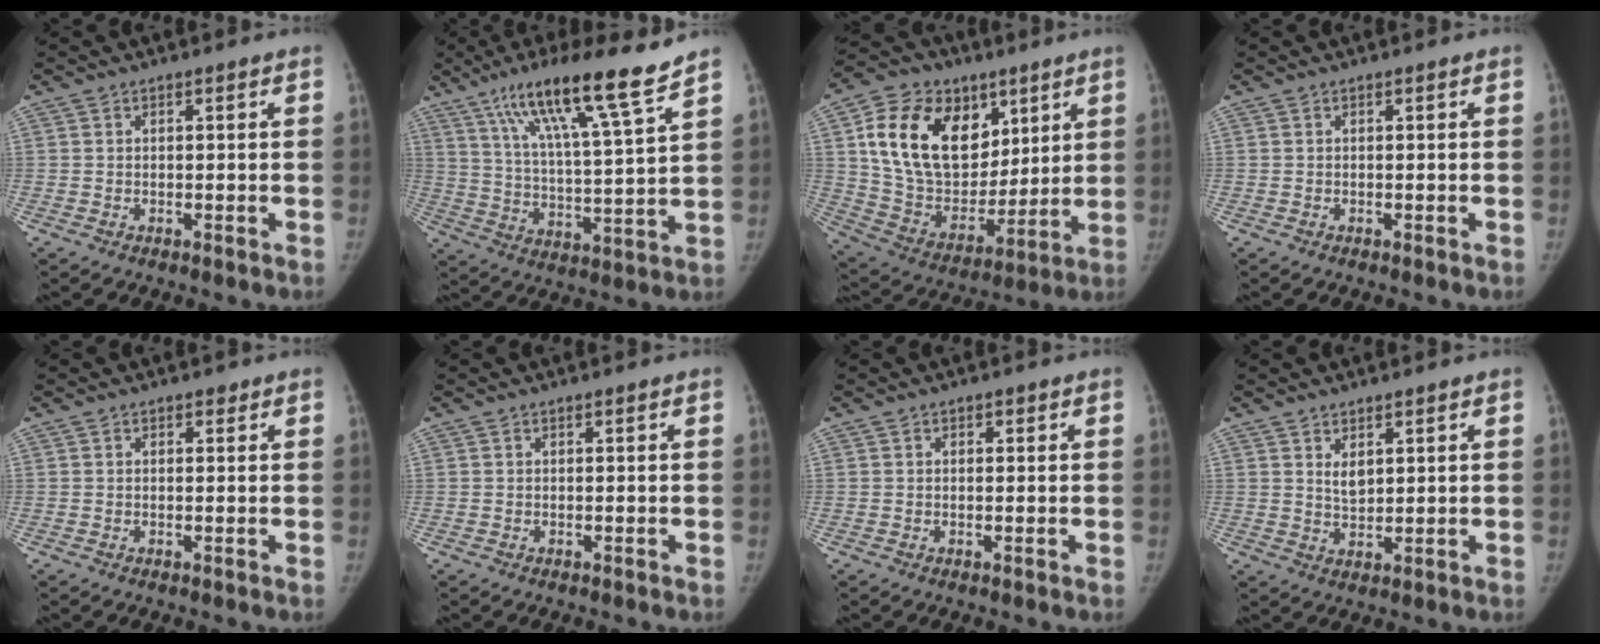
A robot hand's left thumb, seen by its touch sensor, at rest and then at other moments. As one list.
[{"total": 17.3, "force": [12.0, 0.7, 12.4], "torque": [-0.194, -0.053, 0.202]}, {"total": 24.6, "force": [9.3, 17.2, 14.9], "torque": [-0.242, -0.016, 0.172]}, {"total": 0.0}, {"total": 0.6, "force": [0.4, 0.4, 0.2], "torque": [0.008, -0.001, 0.002]}, {"total": 0.0}, {"total": 0.6, "force": [0.2, 0.5, 0.3], "torque": [0.004, 0.001, 0.000]}, {"total": 3.1, "force": [1.5, 1.7, 2.1], "torque": [-0.023, -0.016, 0.034]}]